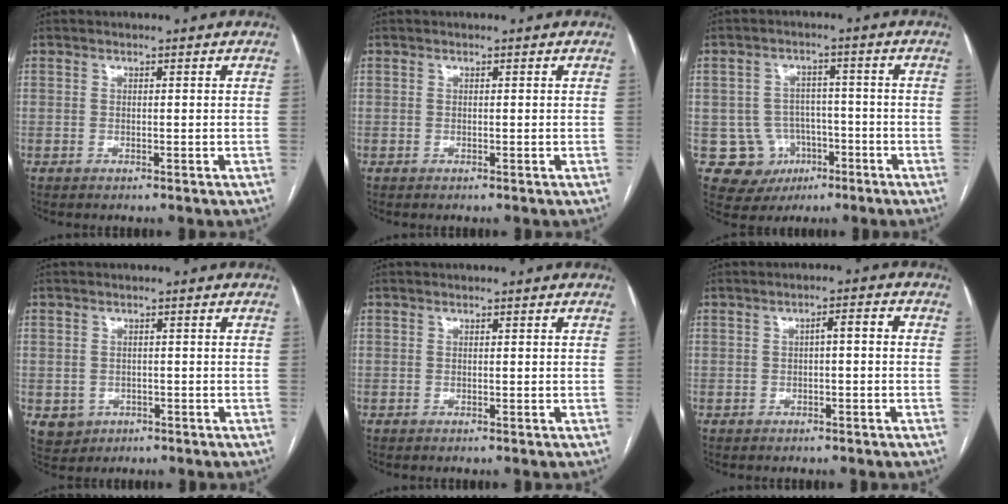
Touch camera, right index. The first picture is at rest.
{"total": 0.0}
{"total": 8.0, "force": [-2.4, 7.5, 1.1], "torque": [-0.016, 0.013, -0.024]}
{"total": 3.8, "force": [-1.1, 3.5, 0.8], "torque": [-0.008, 0.004, -0.006]}
{"total": 0.0}
{"total": 2.5, "force": [-0.1, 0.6, 2.4], "torque": [-0.037, 0.014, 0.000]}